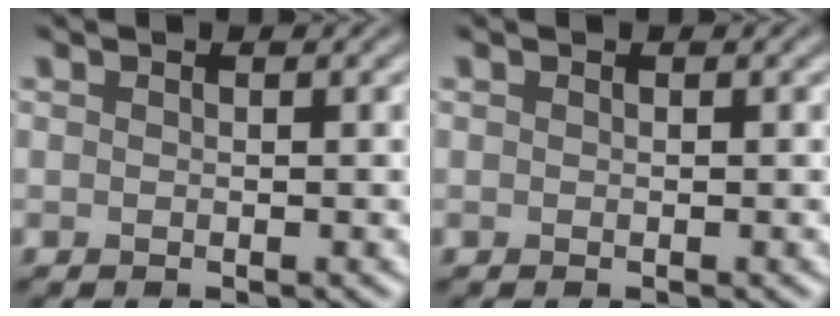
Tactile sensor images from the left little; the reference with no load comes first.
{"total": 0.0}